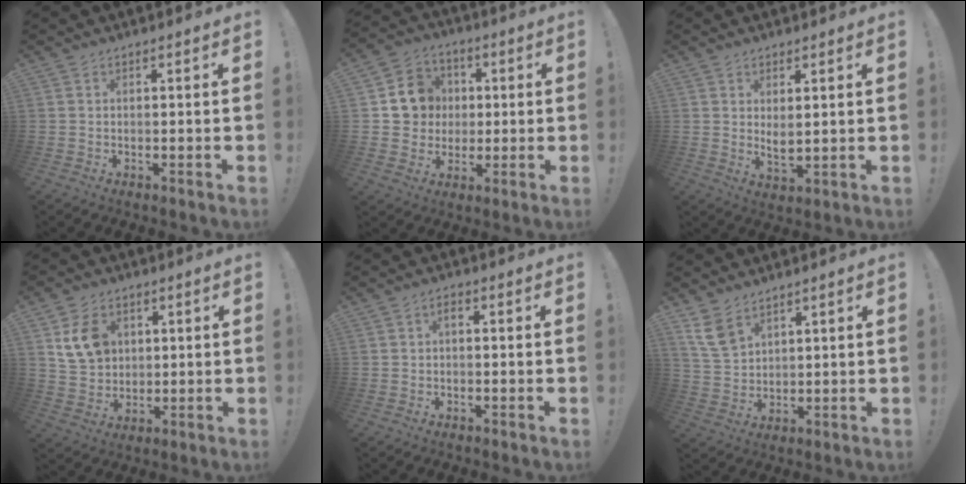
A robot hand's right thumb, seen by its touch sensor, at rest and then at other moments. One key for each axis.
{"total": 11.0, "fx": 1.4, "fy": 10.5, "fz": 3.0, "tx": -0.036, "ty": 0.004, "tz": 0.039}
{"total": 3.9, "fx": 2.2, "fy": 1.5, "fz": 2.9, "tx": -0.029, "ty": -0.022, "tz": 0.038}
{"total": 10.7, "fx": 3.9, "fy": 8.4, "fz": 5.4, "tx": -0.091, "ty": -0.004, "tz": 0.080}
{"total": 2.8, "fx": 0.4, "fy": 2.5, "fz": 1.3, "tx": -0.012, "ty": 0.000, "tz": 0.004}
{"total": 8.7, "fx": 5.9, "fy": 5.1, "fz": 3.9, "tx": -0.070, "ty": -0.027, "tz": 0.119}